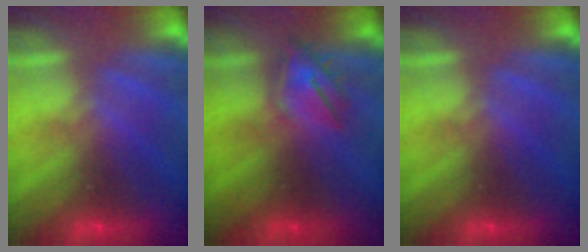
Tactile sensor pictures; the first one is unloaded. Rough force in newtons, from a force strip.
{"total": 3.5}
{"total": 0.0}